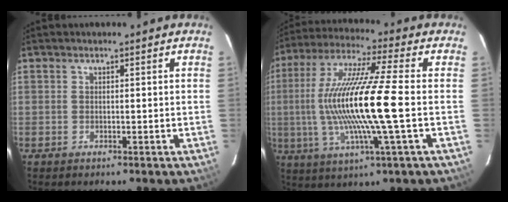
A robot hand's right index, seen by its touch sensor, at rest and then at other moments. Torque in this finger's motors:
{"motor_torque": [1.26, -0.16, 1.05, 0.21]}